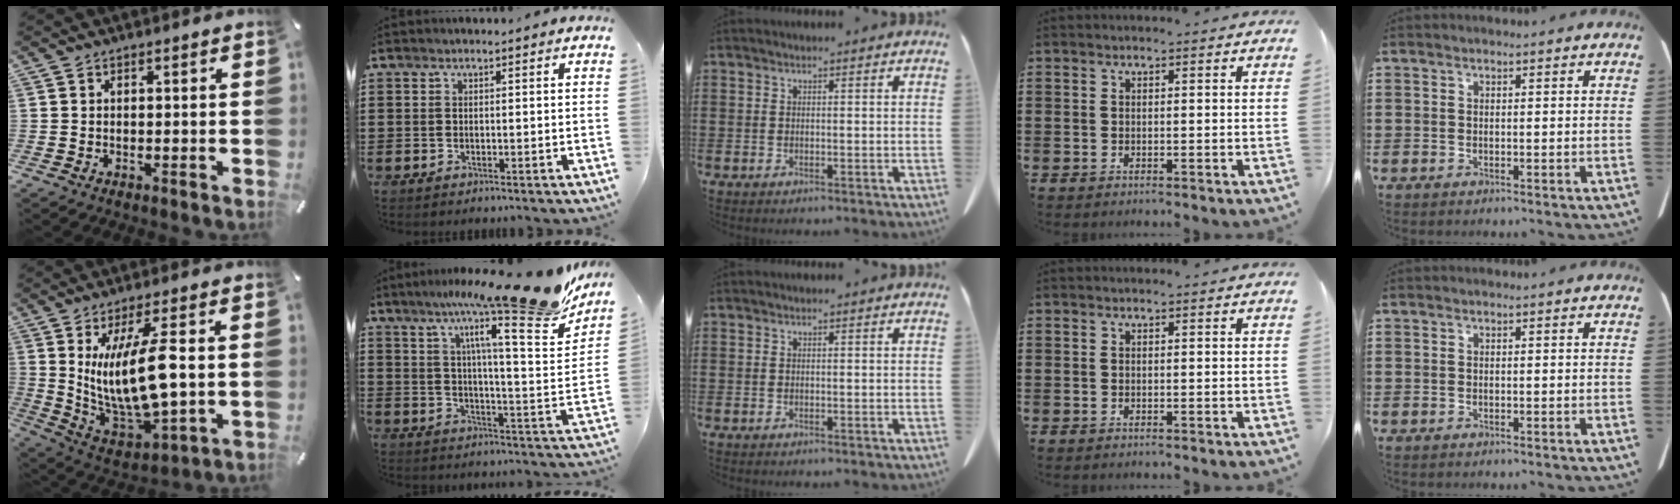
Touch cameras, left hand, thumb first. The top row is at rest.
{"thumb": {"total": 15.5, "force": [2.6, 4.9, 14.5], "torque": [-0.305, -0.022, 0.037]}, "index": {"total": 17.0, "force": [13.3, -0.1, 10.6], "torque": [-0.166, -0.093, 0.198]}}